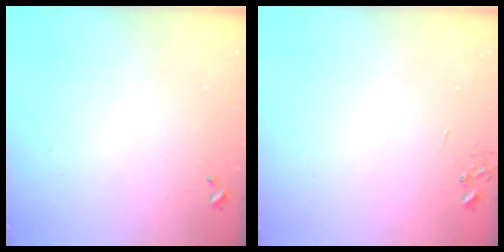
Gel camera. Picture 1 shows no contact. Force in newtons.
{"total": 0.0}